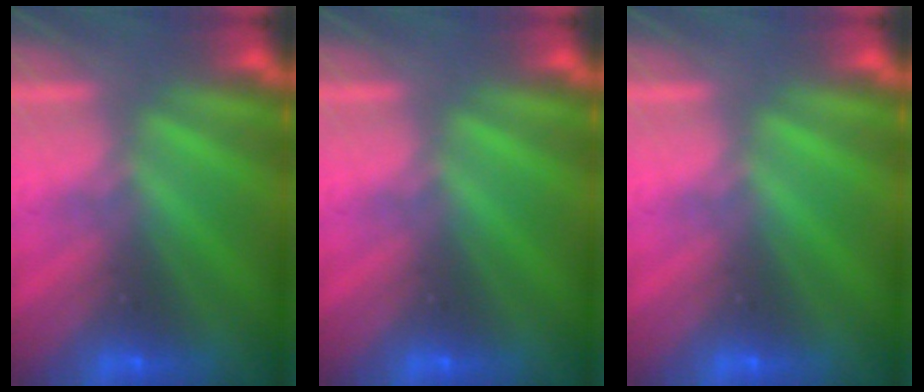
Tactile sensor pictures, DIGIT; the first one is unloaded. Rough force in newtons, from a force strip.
{"total": 0.0}
{"total": 0.0}